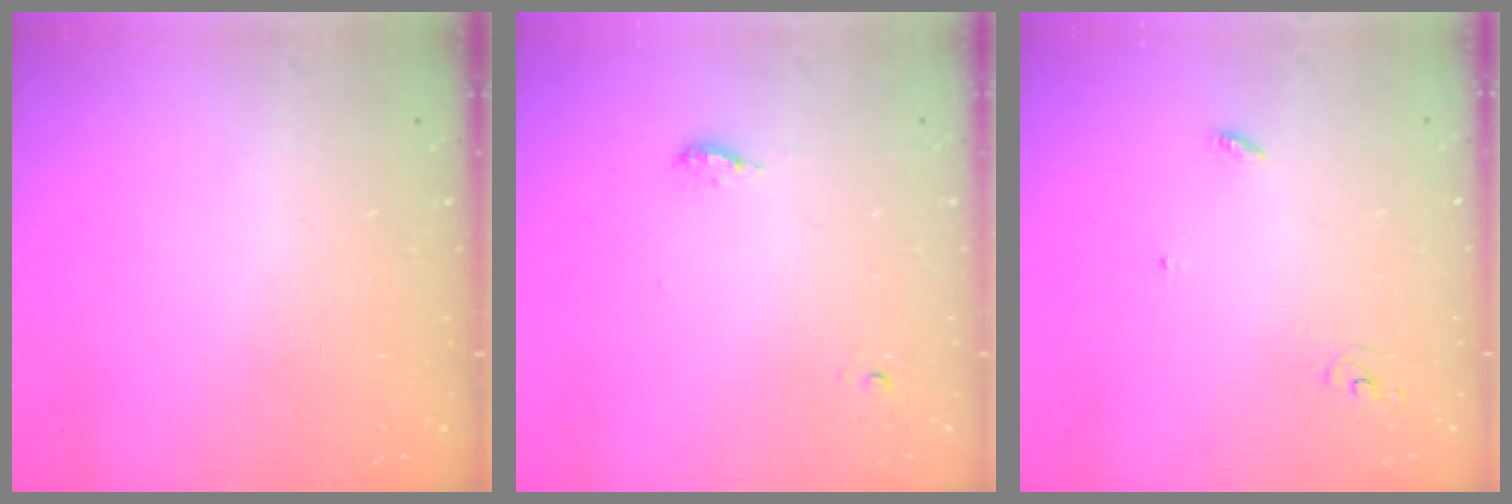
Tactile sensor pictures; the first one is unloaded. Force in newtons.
{"total": 5.3, "press": 5.0, "slide": 1.7}
{"total": 2.8, "press": 2.8, "slide": 0.2}